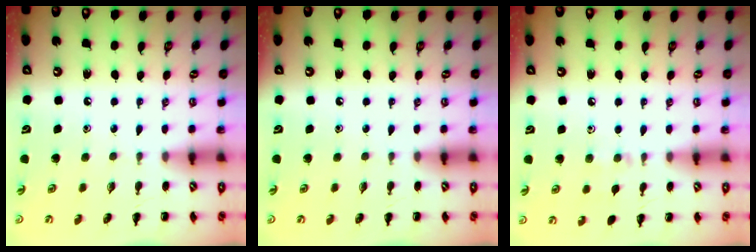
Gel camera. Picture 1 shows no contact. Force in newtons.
{"total": 0.0}
{"total": 6.5, "press": 6.2, "slide": 1.8}